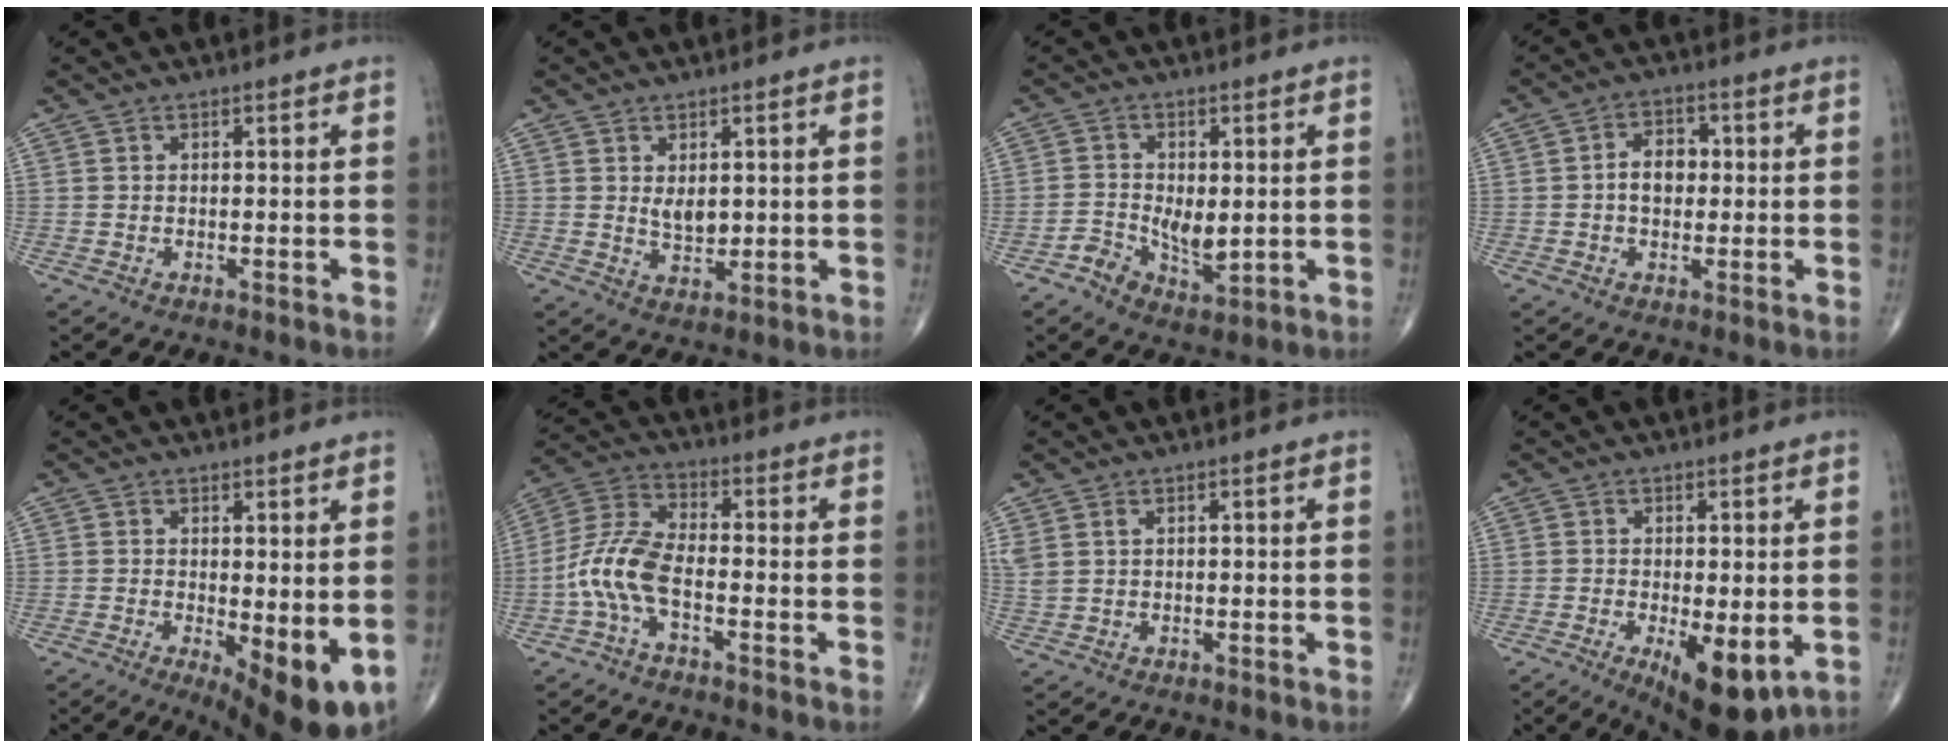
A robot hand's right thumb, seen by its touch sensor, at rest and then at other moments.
{"total": 3.8, "force": [0.9, 2.2, 3.0], "torque": [-0.042, -0.013, 0.021]}
{"total": 6.6, "force": [-0.9, 4.2, 5.0], "torque": [-0.072, 0.003, -0.011]}
{"total": 5.5, "force": [0.1, 4.0, 3.9], "torque": [-0.051, 0.015, -0.005]}
{"total": 9.7, "force": [-1.5, 3.3, 9.0], "torque": [-0.126, -0.025, -0.012]}
{"total": 8.8, "force": [-3.2, 3.3, 7.5], "torque": [-0.175, 0.033, -0.073]}
{"total": 2.4, "force": [1.2, 1.3, 1.7], "torque": [-0.050, 0.010, 0.034]}
{"total": 10.2, "force": [-2.9, 3.9, 8.9], "torque": [-0.132, -0.021, -0.037]}